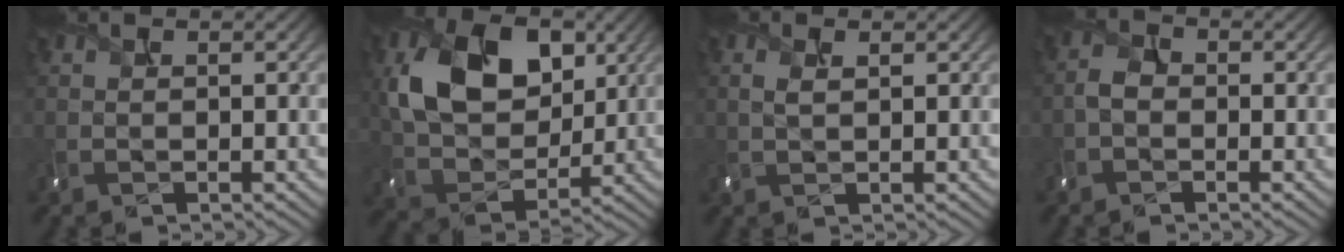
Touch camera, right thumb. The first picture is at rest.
{"total": 11.8, "force": [3.6, 8.2, 7.7], "torque": [-0.160, -0.002, 0.066]}
{"total": 1.1, "force": [0.6, 0.4, 0.9], "torque": [-0.023, 0.004, 0.013]}
{"total": 1.7, "force": [-0.9, 1.3, 0.7], "torque": [-0.017, 0.005, -0.023]}